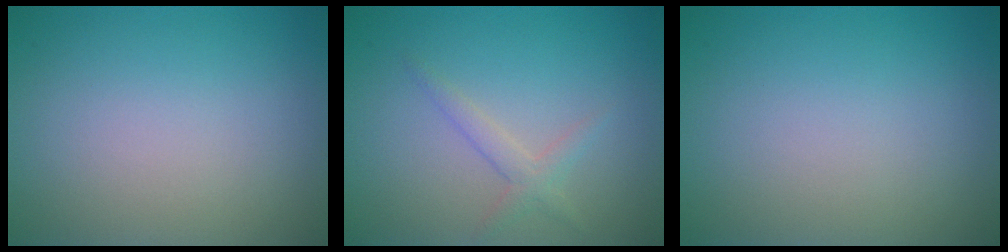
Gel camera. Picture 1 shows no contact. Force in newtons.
{"total": 1.6, "press": 1.6, "slide": 0.1}
{"total": 0.0}